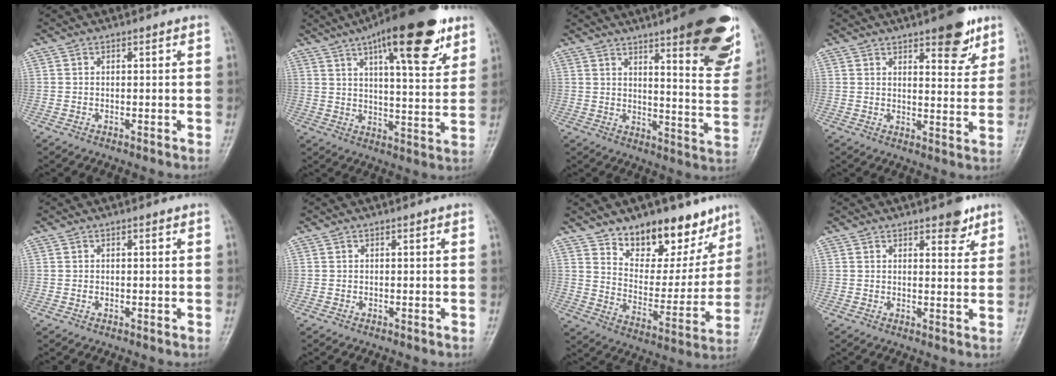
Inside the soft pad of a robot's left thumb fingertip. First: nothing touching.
{"total": 20.5, "force": [11.5, 6.1, 15.8], "torque": [-0.210, -0.032, 0.170]}
{"total": 22.9, "force": [13.1, 5.1, 18.1], "torque": [-0.207, -0.061, 0.168]}
{"total": 9.2, "force": [5.8, 3.3, 6.3], "torque": [-0.060, -0.031, 0.077]}
{"total": 0.6, "force": [0.1, 0.4, 0.5], "torque": [-0.005, 0.001, 0.003]}
{"total": 0.0}
{"total": 16.8, "force": [12.0, 8.8, 7.9], "torque": [-0.048, -0.080, 0.190]}
{"total": 4.4, "force": [3.0, 1.9, 2.6], "torque": [-0.015, -0.016, 0.037]}